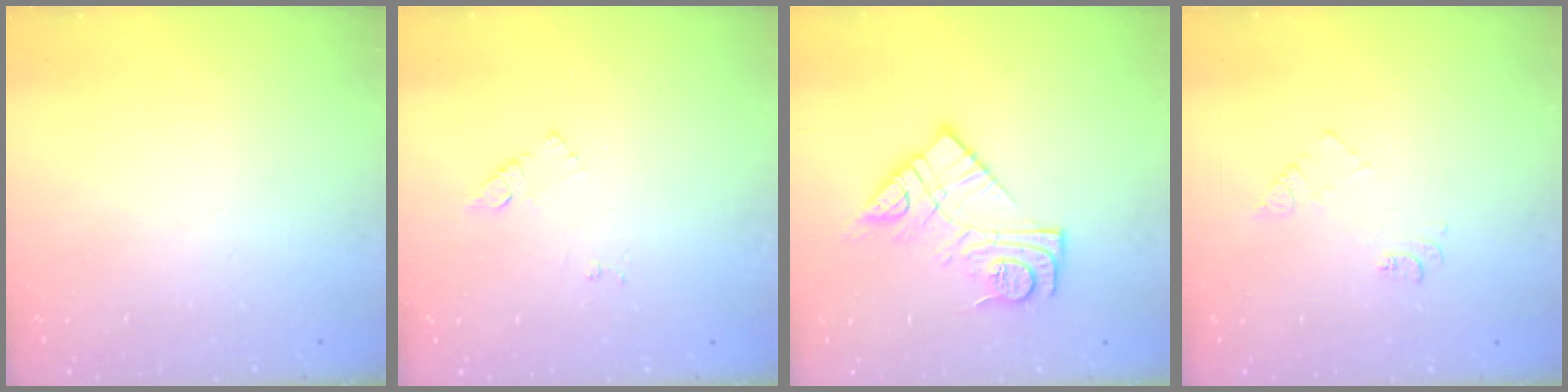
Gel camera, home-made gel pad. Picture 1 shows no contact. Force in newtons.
{"total": 4.8, "press": 4.8, "slide": 0.5}
{"total": 14.2, "press": 14.1, "slide": 1.0}
{"total": 5.5, "press": 5.4, "slide": 0.7}